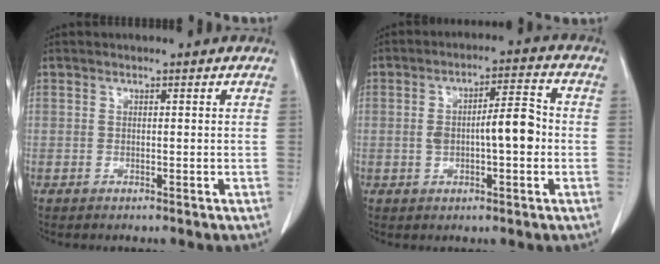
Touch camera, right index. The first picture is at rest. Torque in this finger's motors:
{"motor_torque": [0.27, -0.06, 0.19, 0.07]}